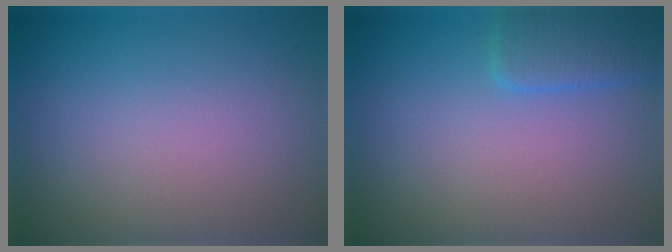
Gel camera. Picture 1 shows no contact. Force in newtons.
{"total": 2.7, "press": 2.7, "slide": 0.1}